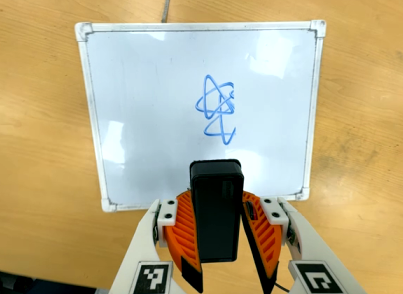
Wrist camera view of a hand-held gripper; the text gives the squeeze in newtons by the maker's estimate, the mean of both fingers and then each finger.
{"total": 8.0, "left": 8.4, "right": 7.5}